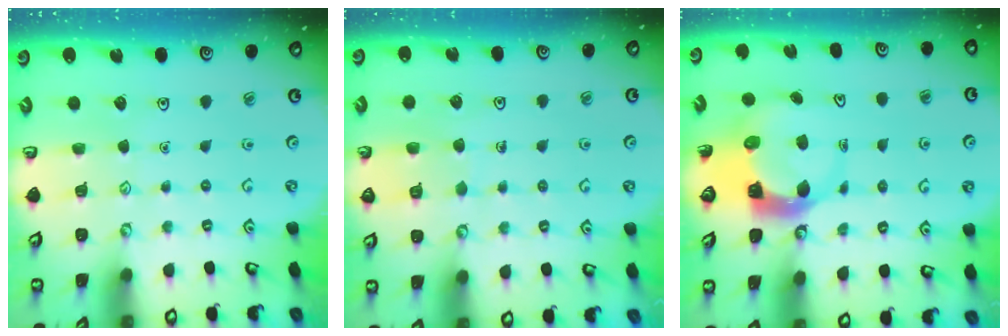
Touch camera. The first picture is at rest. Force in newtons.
{"total": 5.3, "press": 5.3, "slide": 0.3}
{"total": 5.6, "press": 5.5, "slide": 0.6}